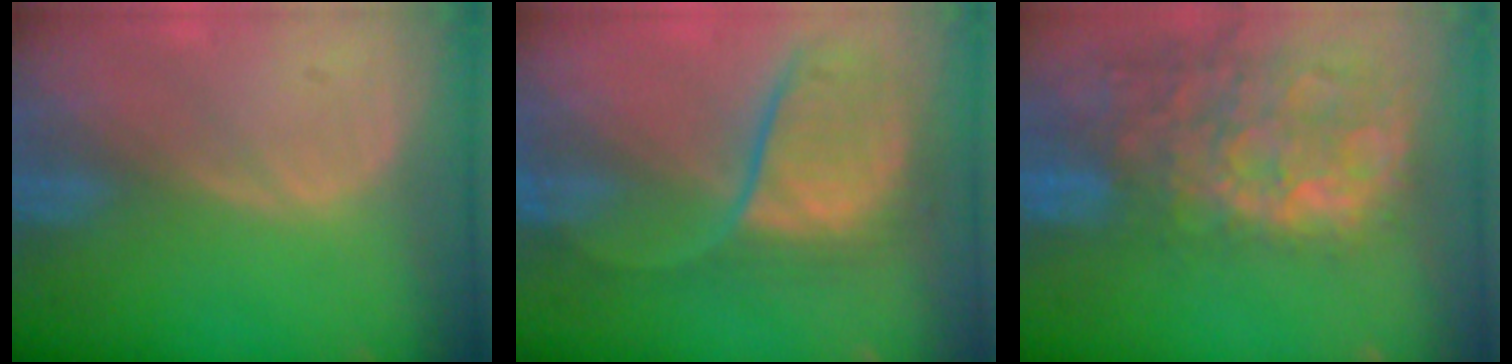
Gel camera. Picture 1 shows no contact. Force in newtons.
{"total": 8.8, "press": 8.4, "slide": 2.6}
{"total": 14.9, "press": 12.1, "slide": 8.8}